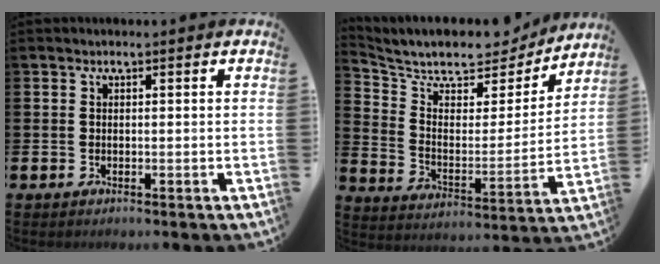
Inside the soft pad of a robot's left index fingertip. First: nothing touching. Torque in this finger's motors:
{"motor_torque": [1.09, -1.04, 0.54, 0.06]}